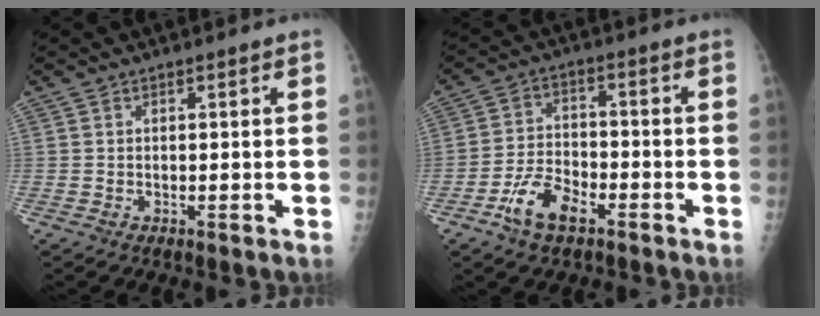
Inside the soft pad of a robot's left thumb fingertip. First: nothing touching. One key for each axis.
{"total": 8.2, "fx": -4.8, "fy": 4.2, "fz": 5.2, "tx": -0.090, "ty": 0.024, "tz": -0.089}